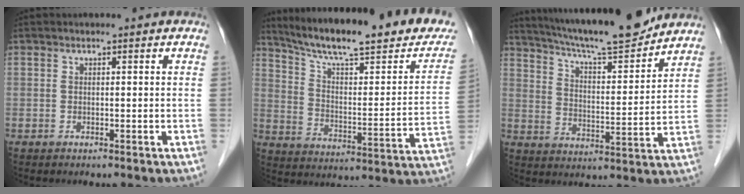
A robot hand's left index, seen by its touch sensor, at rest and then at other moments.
{"total": 25.2, "force": [20.7, 3.6, 13.9], "torque": [-0.212, -0.021, 0.287]}
{"total": 16.6, "force": [14.9, 1.2, 7.2], "torque": [-0.123, 0.001, 0.232]}